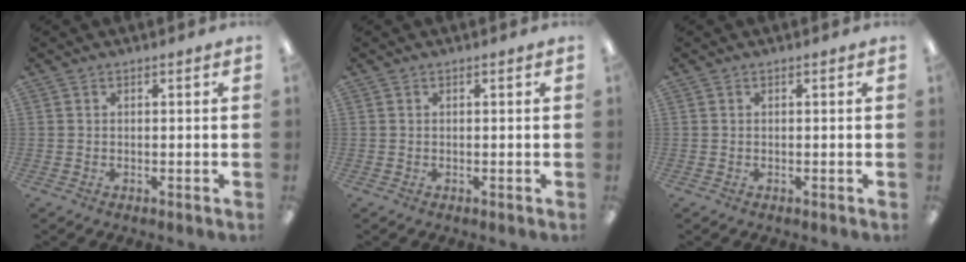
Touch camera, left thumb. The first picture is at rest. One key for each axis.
{"total": 0.0}
{"total": 0.0}